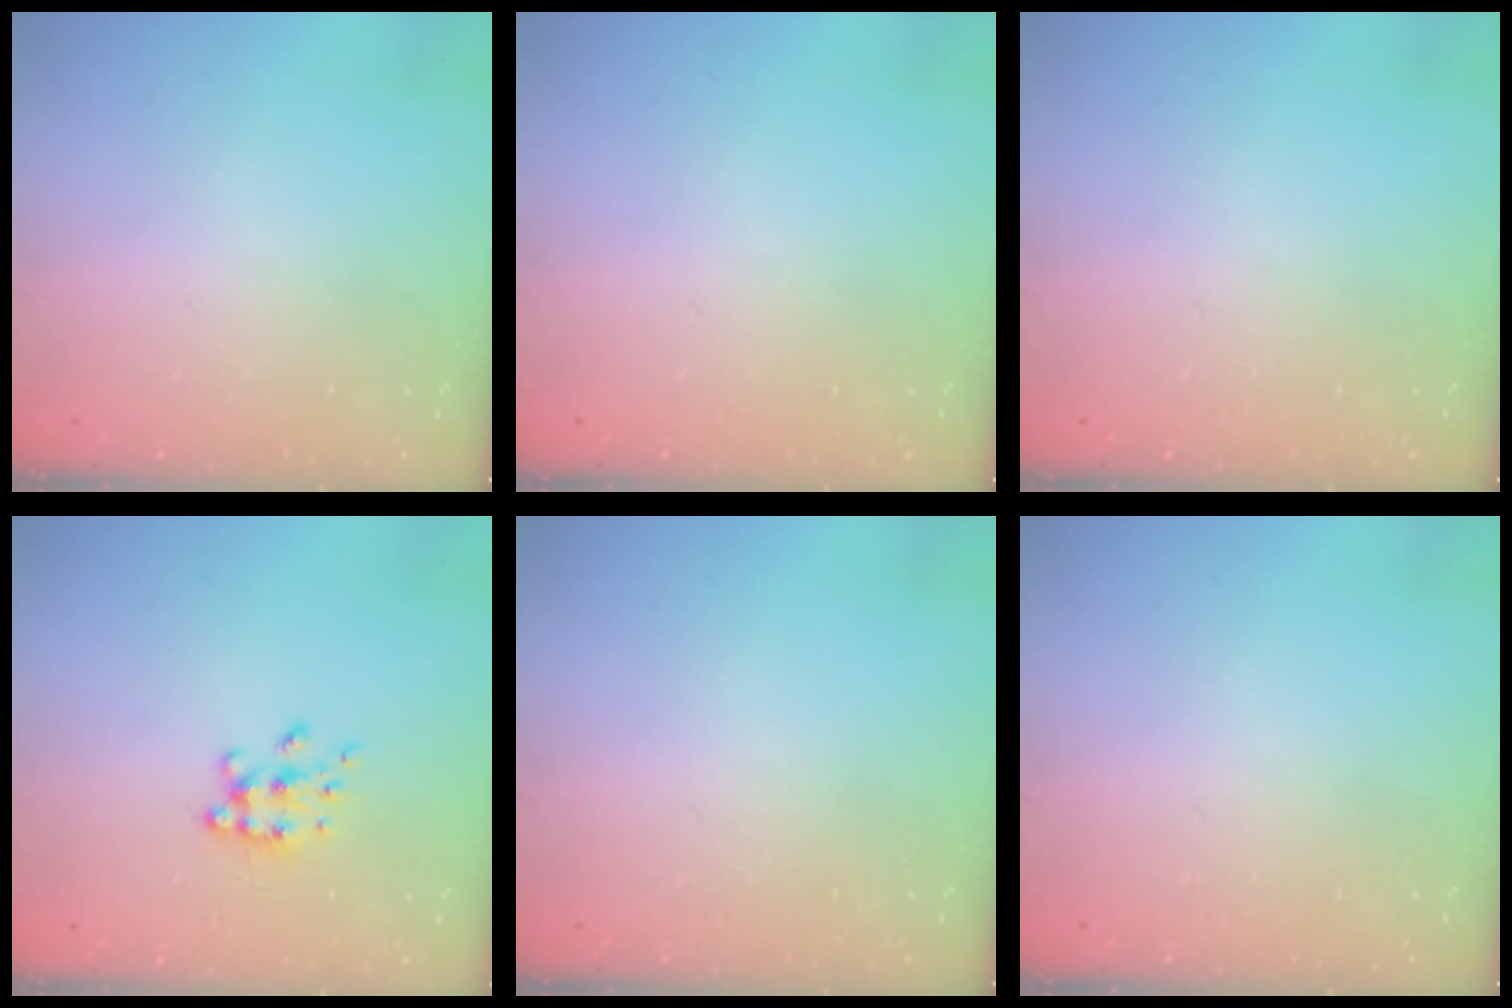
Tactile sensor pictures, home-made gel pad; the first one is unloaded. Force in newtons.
{"total": 0.0}
{"total": 0.0}
{"total": 7.8, "press": 7.8, "slide": 0.8}
{"total": 0.0}
{"total": 0.0}